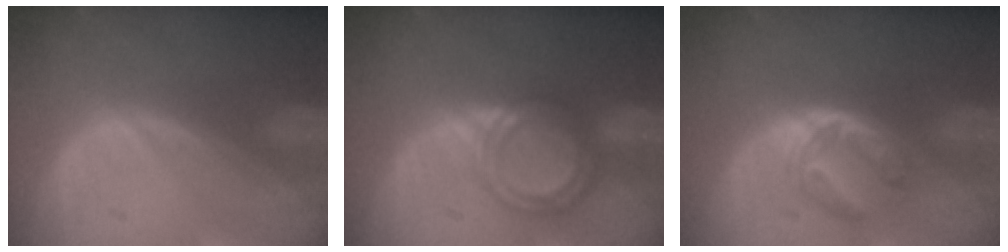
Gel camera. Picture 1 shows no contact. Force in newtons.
{"total": 5.9, "press": 5.4, "slide": 2.5}
{"total": 6.0, "press": 5.0, "slide": 3.3}